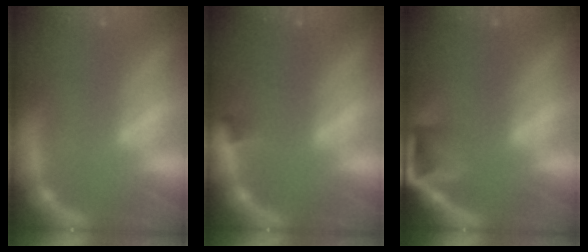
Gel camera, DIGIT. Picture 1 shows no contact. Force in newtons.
{"total": 0.9}
{"total": 4.4}